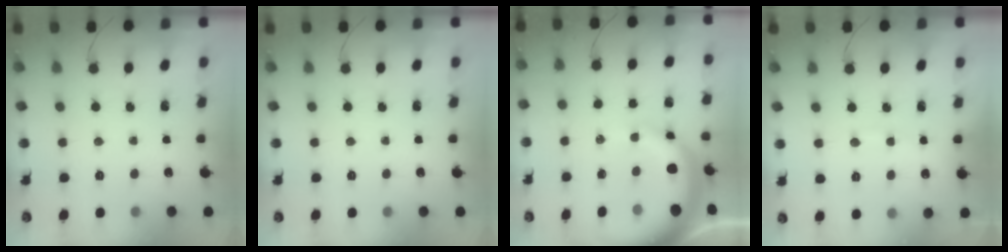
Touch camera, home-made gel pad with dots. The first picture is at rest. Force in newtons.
{"total": 0.0}
{"total": 12.1, "press": 11.9, "slide": 2.2}
{"total": 7.5, "press": 7.3, "slide": 1.5}